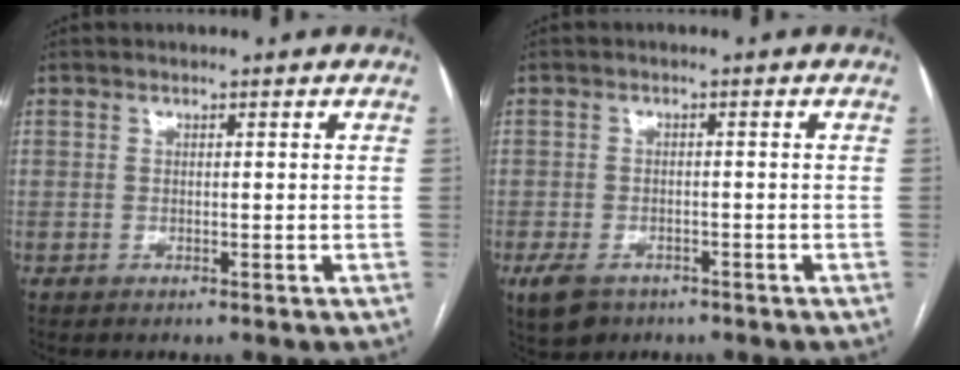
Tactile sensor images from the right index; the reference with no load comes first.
{"total": 4.8, "force": [-3.0, 3.0, 2.3], "torque": [-0.050, -0.006, -0.044]}